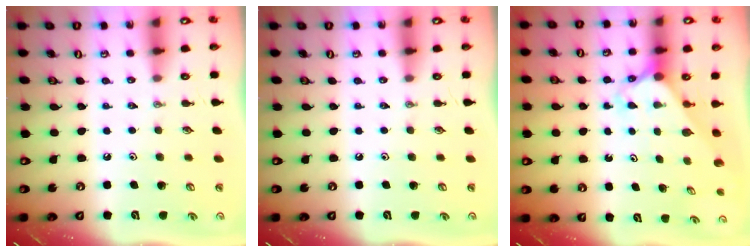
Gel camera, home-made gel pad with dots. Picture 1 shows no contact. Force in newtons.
{"total": 0.0}
{"total": 2.3, "press": 2.3, "slide": 0.1}